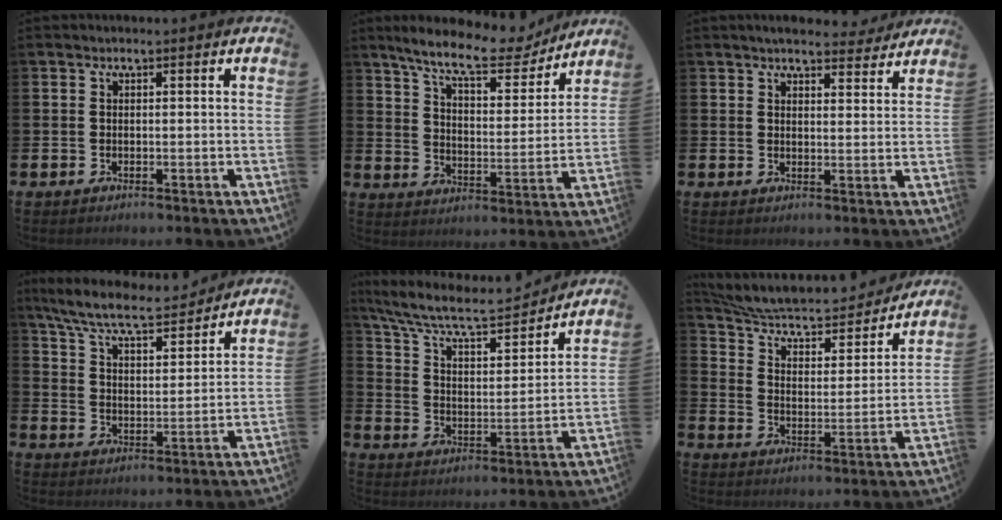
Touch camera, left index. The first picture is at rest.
{"total": 10.1, "force": [9.1, 2.2, 3.9], "torque": [-0.098, -0.051, 0.157]}
{"total": 4.4, "force": [4.3, 0.8, 0.8], "torque": [-0.013, -0.022, 0.076]}
{"total": 8.0, "force": [7.4, 1.1, 2.7], "torque": [-0.085, -0.045, 0.129]}
{"total": 8.4, "force": [7.5, 2.1, 3.2], "torque": [-0.098, -0.049, 0.126]}
{"total": 7.8, "force": [7.1, 2.1, 2.5], "torque": [-0.086, -0.053, 0.120]}